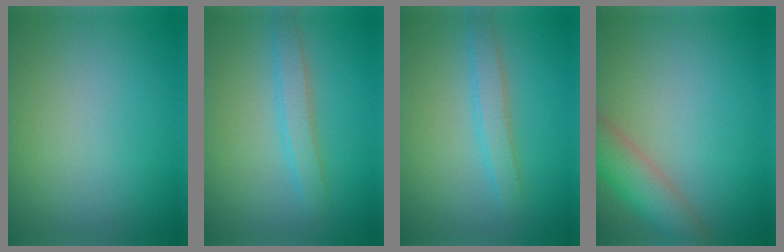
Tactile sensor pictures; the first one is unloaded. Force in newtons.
{"total": 2.4, "press": 2.4, "slide": 0.1}
{"total": 2.4, "press": 2.4, "slide": 0.1}
{"total": 4.3, "press": 4.3, "slide": 0.1}